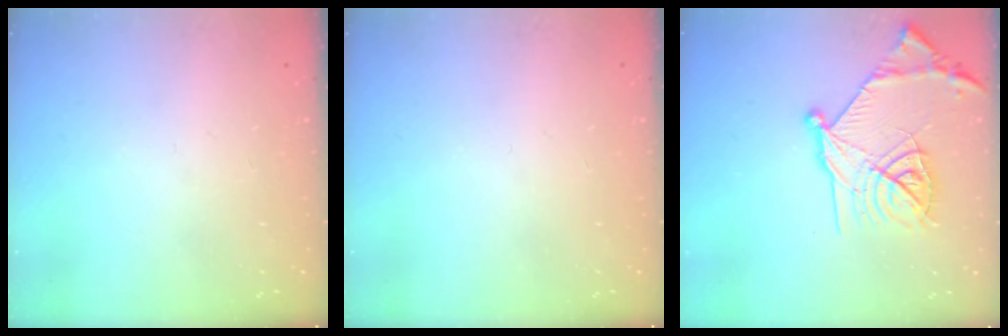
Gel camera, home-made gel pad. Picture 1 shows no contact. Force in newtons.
{"total": 0.0}
{"total": 18.5, "press": 18.4, "slide": 1.6}